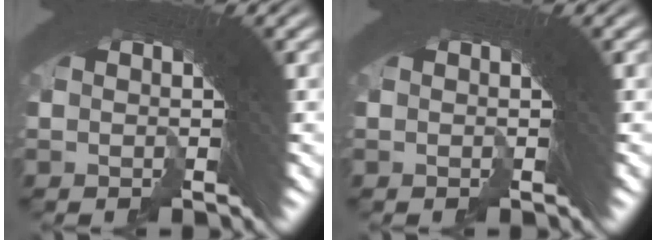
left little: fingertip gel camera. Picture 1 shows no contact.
{"total": 0.0}